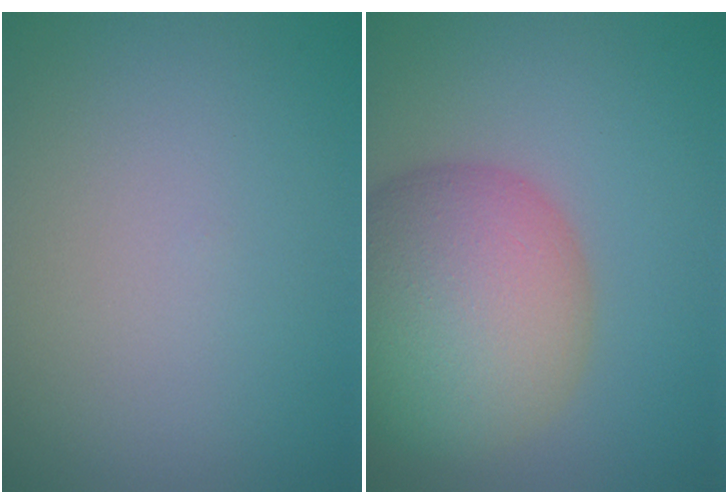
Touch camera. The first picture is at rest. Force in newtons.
{"total": 11.4, "press": 11.4, "slide": 0.6}